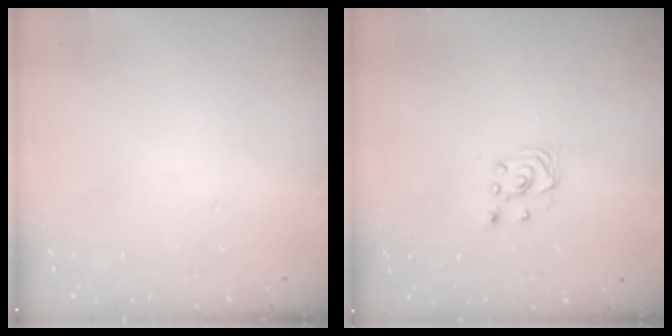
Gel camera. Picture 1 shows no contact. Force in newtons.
{"total": 2.9, "press": 2.7, "slide": 1.0}